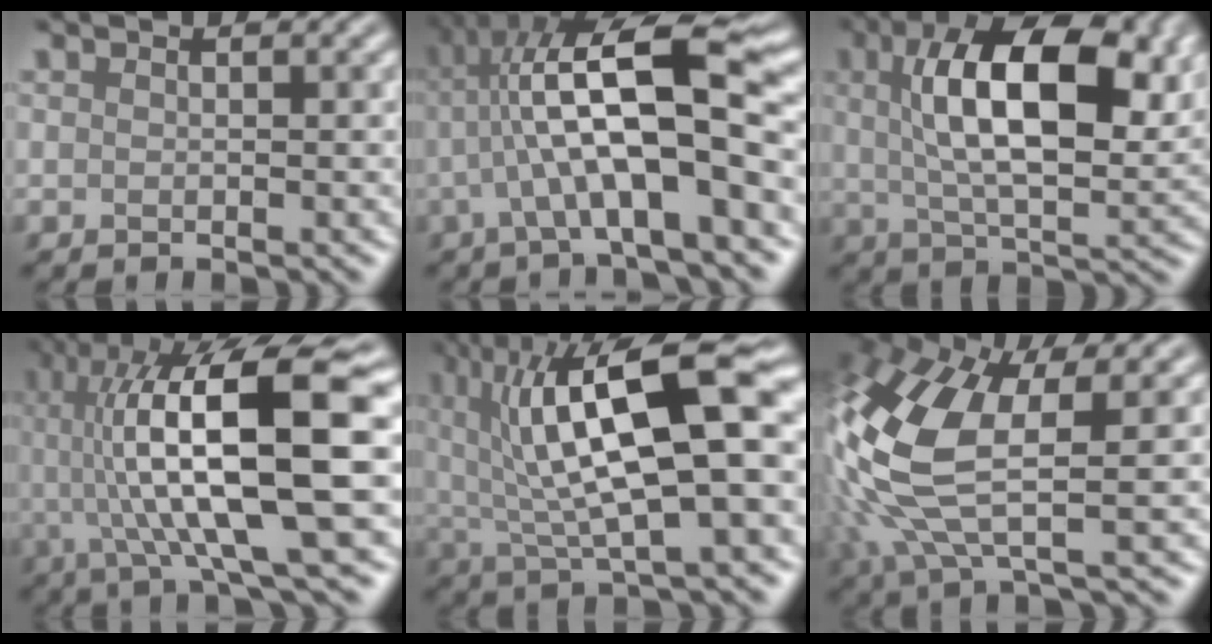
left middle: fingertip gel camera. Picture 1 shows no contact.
{"total": 9.2, "force": [-1.3, 1.1, 9.0], "torque": [-0.181, 0.001, 0.016]}
{"total": 9.3, "force": [1.7, 3.0, 8.6], "torque": [-0.154, -0.018, 0.060]}
{"total": 11.7, "force": [-0.8, 1.7, 11.6], "torque": [-0.220, -0.011, 0.027]}
{"total": 11.5, "force": [2.0, 3.0, 10.9], "torque": [-0.214, -0.017, 0.071]}
{"total": 7.5, "force": [-0.3, 3.1, 6.9], "torque": [-0.225, -0.041, 0.035]}